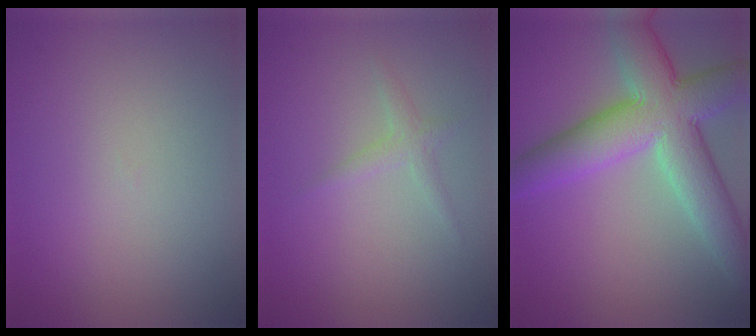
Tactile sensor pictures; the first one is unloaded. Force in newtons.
{"total": 1.4, "press": 1.4, "slide": 0.0}
{"total": 9.7, "press": 9.7, "slide": 0.4}